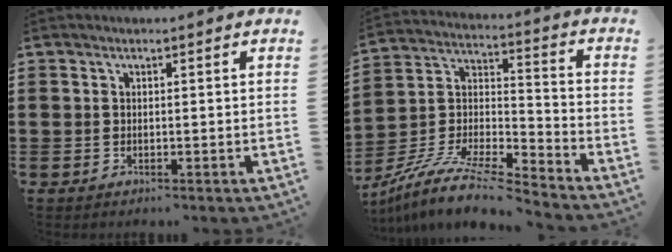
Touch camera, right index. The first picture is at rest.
{"total": 10.3, "force": [-9.3, 1.3, 4.3], "torque": [-0.092, 0.007, -0.191]}